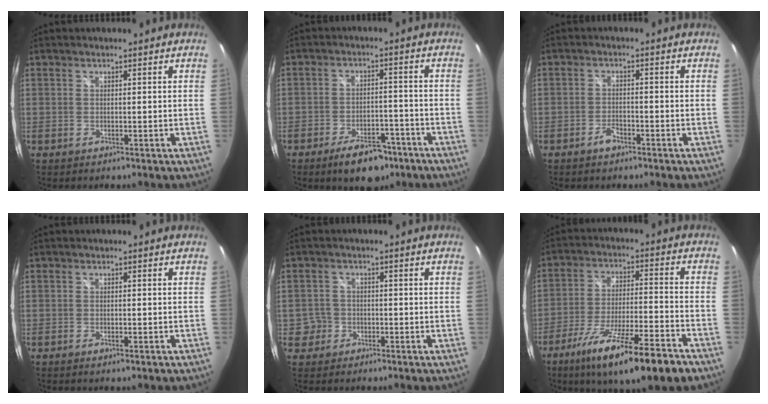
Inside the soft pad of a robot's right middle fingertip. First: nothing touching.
{"total": 9.5, "force": [-6.6, 4.4, 5.3], "torque": [-0.103, 0.003, -0.093]}
{"total": 2.5, "force": [-1.9, 1.2, 1.1], "torque": [-0.027, 0.003, -0.034]}
{"total": 1.3, "force": [-0.8, 0.4, 0.8], "torque": [-0.013, -0.003, -0.014]}
{"total": 3.5, "force": [-1.3, 3.2, 0.2], "torque": [-0.007, 0.011, -0.022]}
{"total": 18.6, "force": [-12.2, 2.4, 13.8], "torque": [-0.246, -0.050, -0.198]}